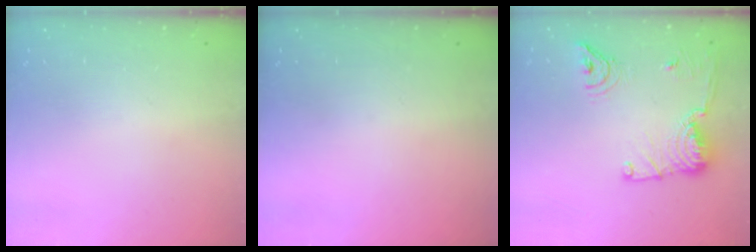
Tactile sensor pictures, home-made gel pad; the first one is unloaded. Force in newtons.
{"total": 0.0}
{"total": 14.7, "press": 14.6, "slide": 2.1}